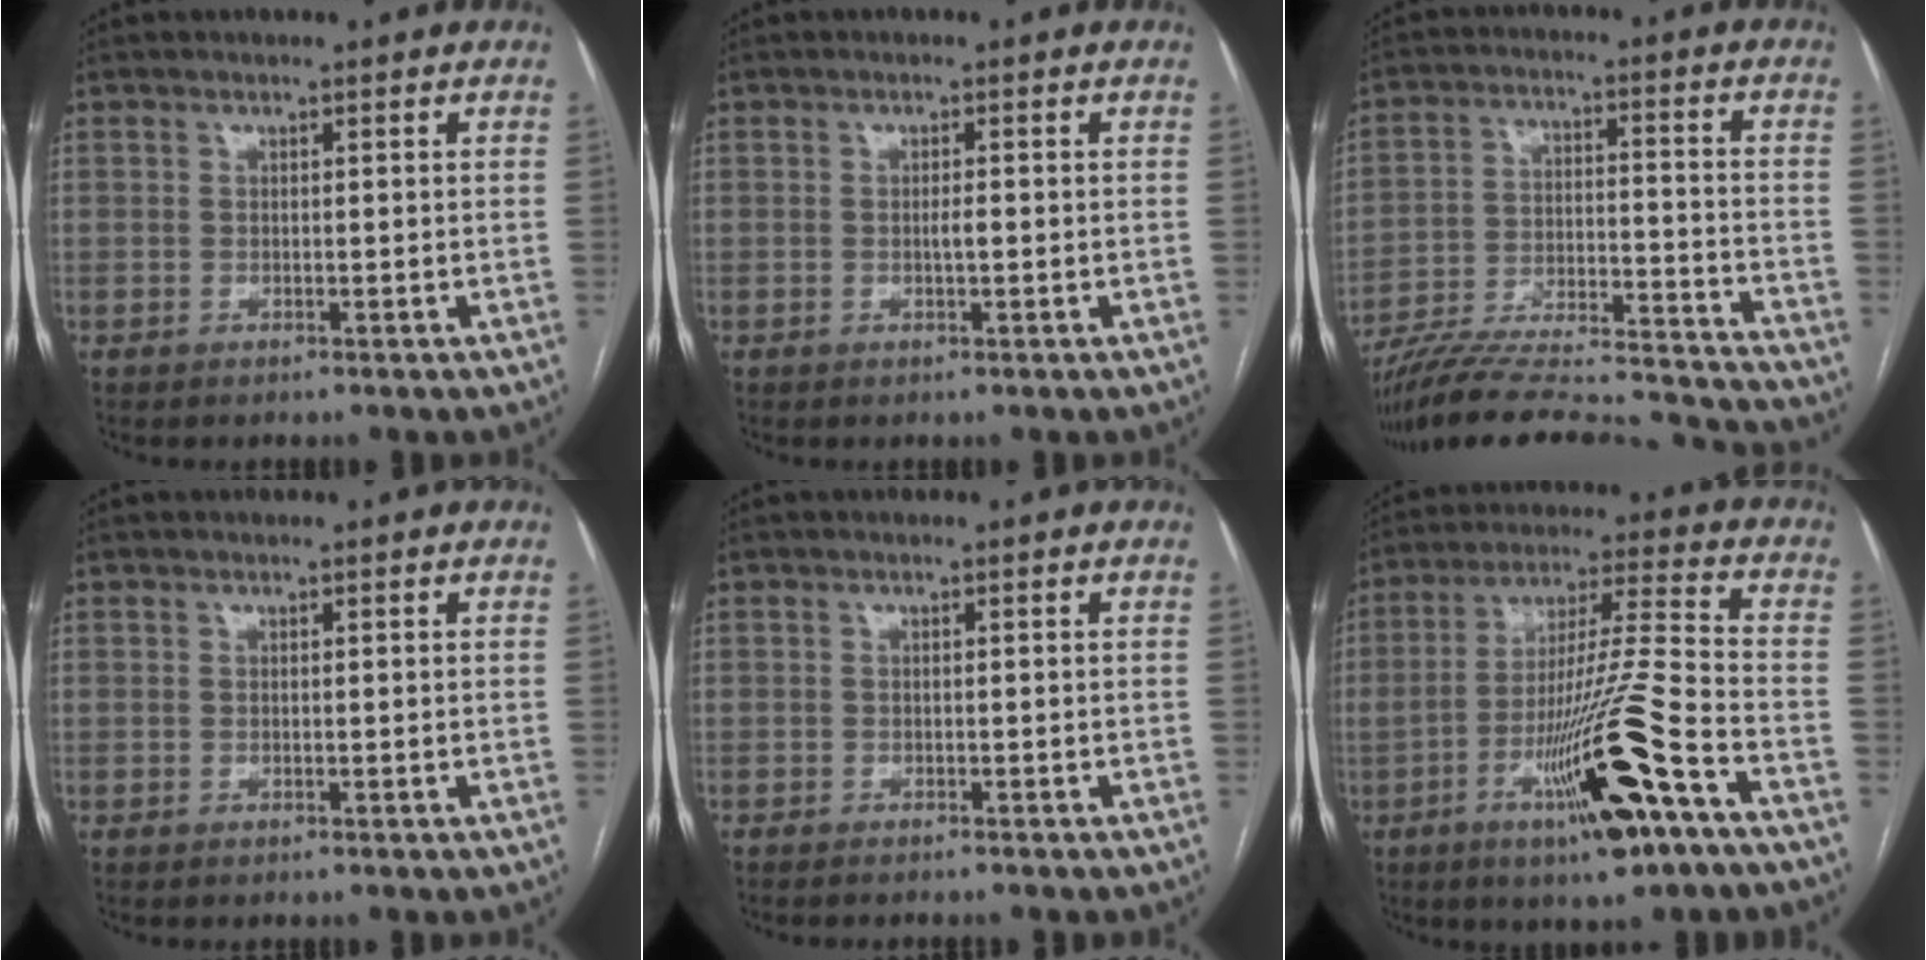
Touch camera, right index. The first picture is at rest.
{"total": 1.4, "force": [-0.3, 0.3, 1.3], "torque": [-0.024, 0.001, -0.005]}
{"total": 26.5, "force": [-24.6, 3.0, 9.5], "torque": [-0.136, -0.011, -0.360]}
{"total": 0.0}
{"total": 2.7, "force": [-2.5, 0.6, 0.9], "torque": [-0.010, -0.004, -0.029]}
{"total": 17.3, "force": [-8.0, 0.3, 15.4], "torque": [-0.281, -0.018, -0.135]}